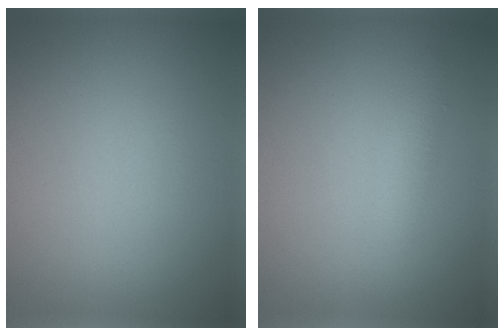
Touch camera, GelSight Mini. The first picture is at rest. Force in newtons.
{"total": 1.4, "press": 1.4, "slide": 0.1}